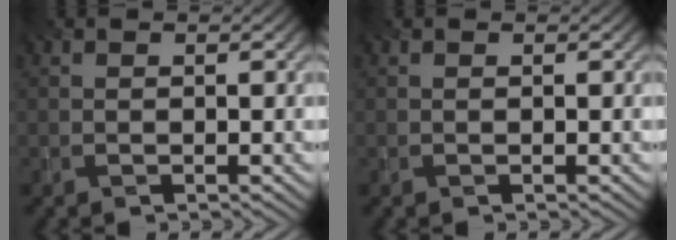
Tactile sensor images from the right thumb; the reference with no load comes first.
{"total": 0.0}